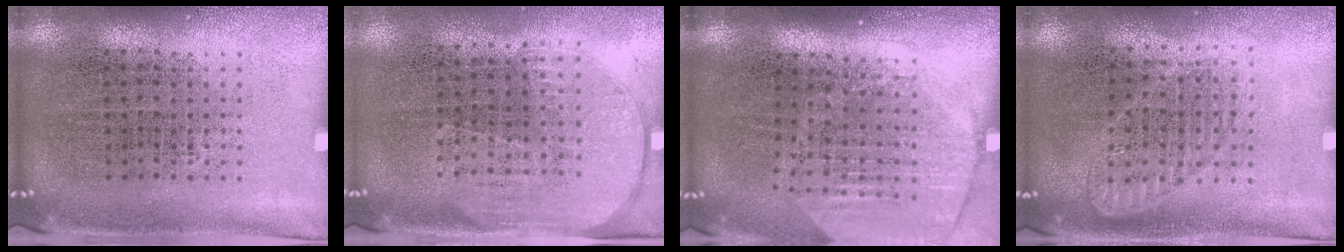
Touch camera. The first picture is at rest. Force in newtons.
{"total": 1.7, "press": 1.5, "slide": 0.8}
{"total": 2.0, "press": 1.8, "slide": 1.0}
{"total": 1.3, "press": 1.2, "slide": 0.3}